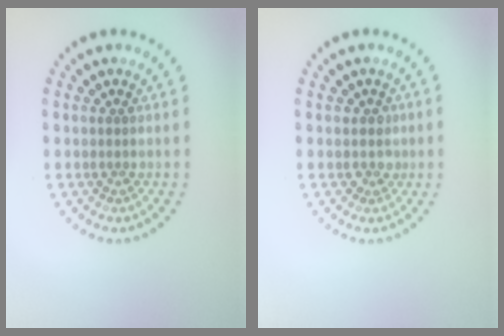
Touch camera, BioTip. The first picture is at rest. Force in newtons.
{"total": 1.1, "press": 0.9, "slide": 0.6}